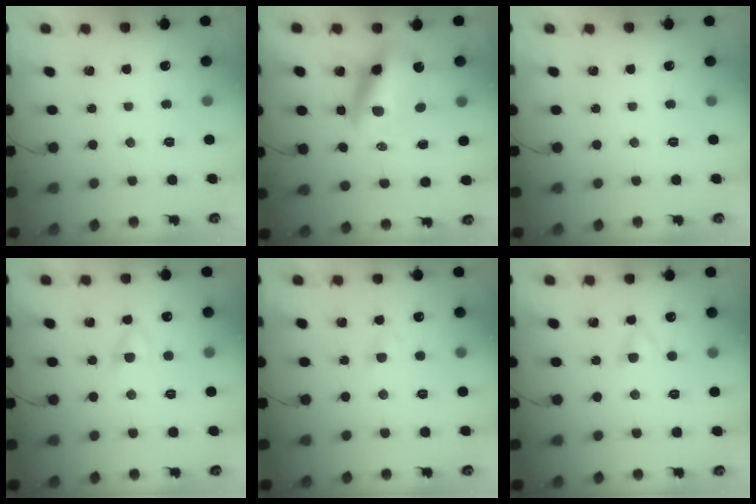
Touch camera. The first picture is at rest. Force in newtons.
{"total": 11.4, "press": 10.9, "slide": 3.3}
{"total": 0.0}
{"total": 5.2, "press": 4.9, "slide": 1.7}
{"total": 2.8, "press": 2.7, "slide": 1.0}
{"total": 3.8, "press": 3.6, "slide": 1.3}